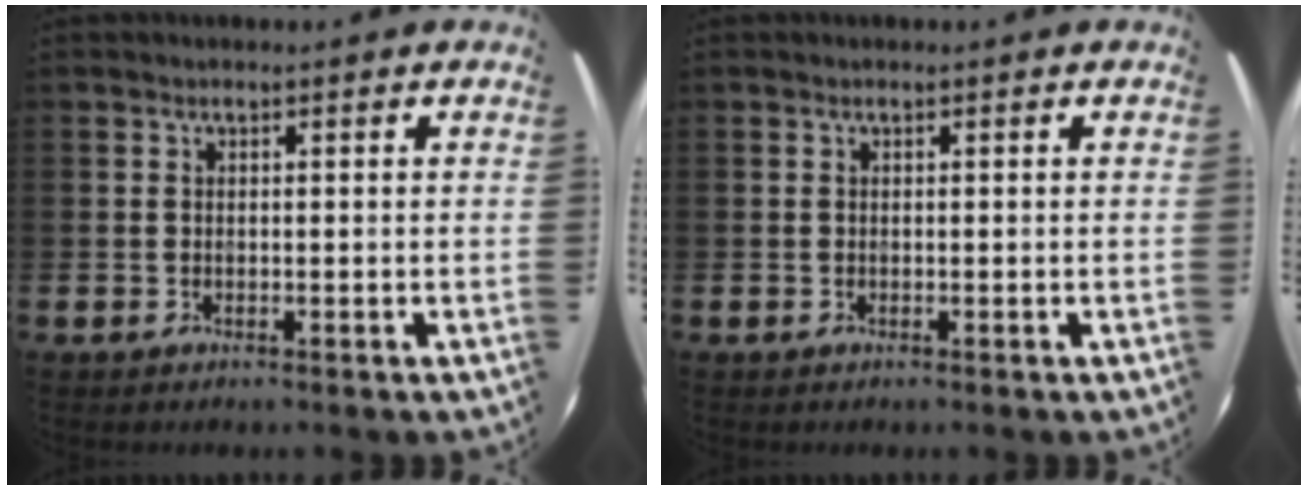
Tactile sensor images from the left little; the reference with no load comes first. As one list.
[{"total": 0.0}]